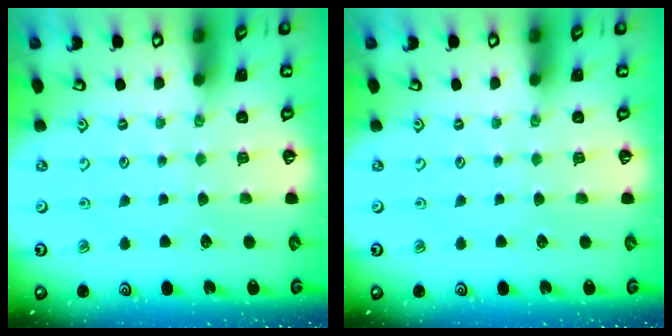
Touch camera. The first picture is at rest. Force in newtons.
{"total": 0.0}